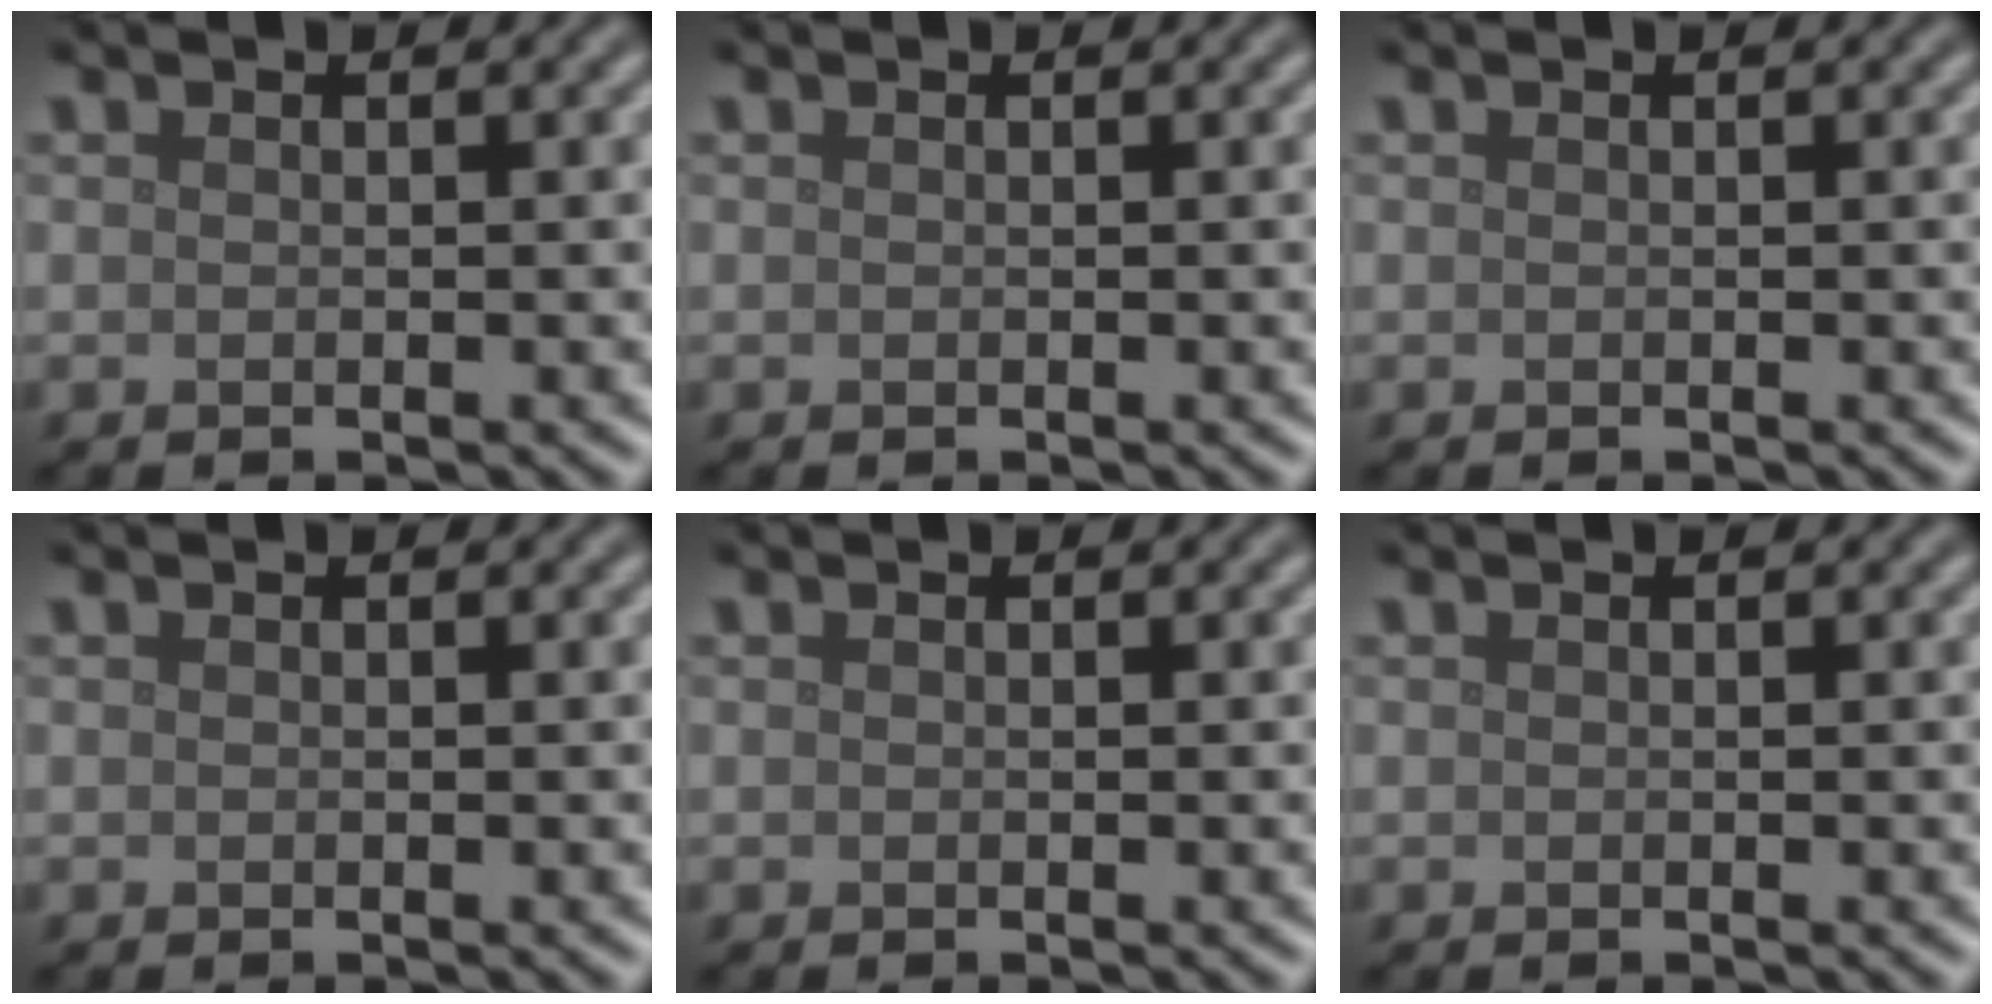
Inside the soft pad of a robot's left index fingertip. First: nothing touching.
{"total": 0.0}
{"total": 0.0}
{"total": 0.0}
{"total": 0.0}
{"total": 0.0}